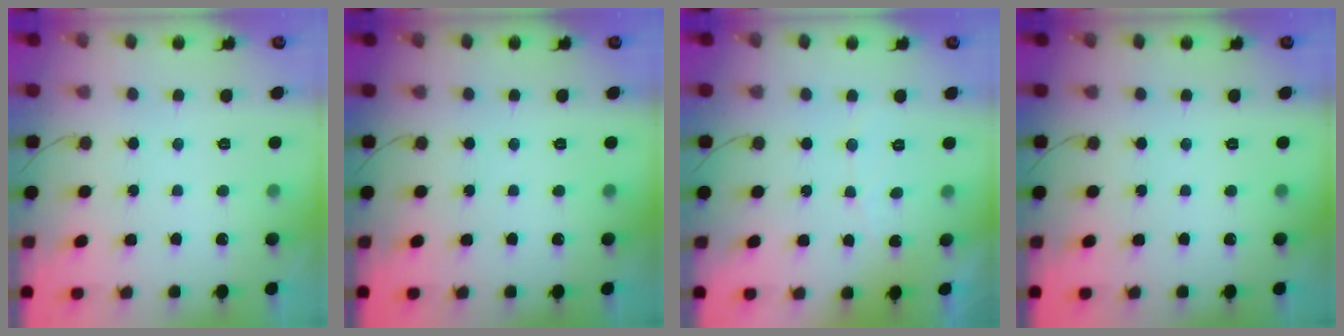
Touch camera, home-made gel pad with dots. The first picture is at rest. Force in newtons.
{"total": 0.0}
{"total": 2.8, "press": 2.8, "slide": 0.2}
{"total": 0.0}